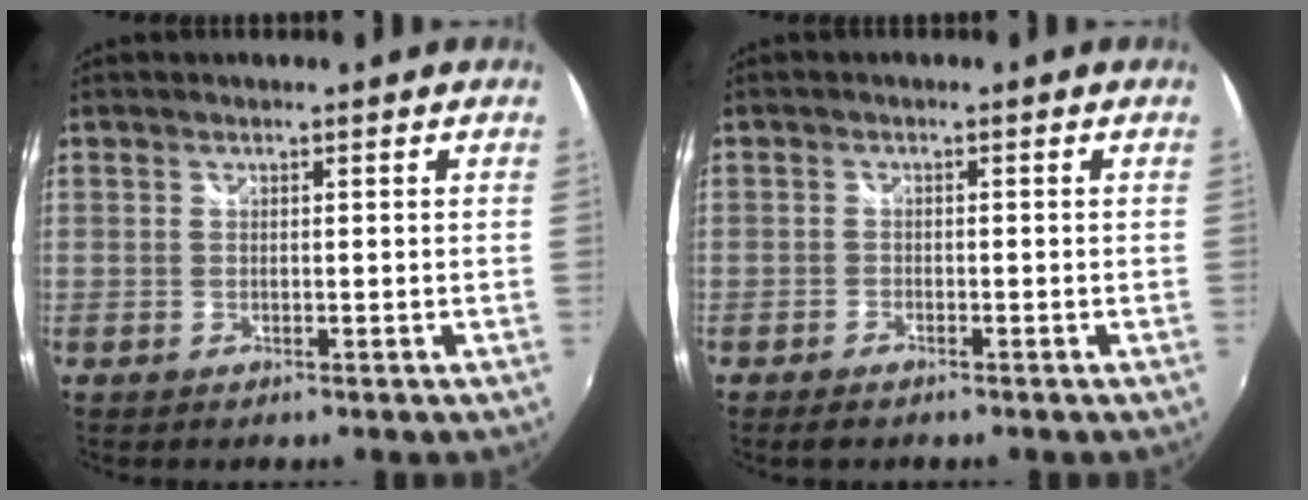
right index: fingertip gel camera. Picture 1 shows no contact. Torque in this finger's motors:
{"motor_torque": [0.04, -0.08, -0.05, -0.05]}